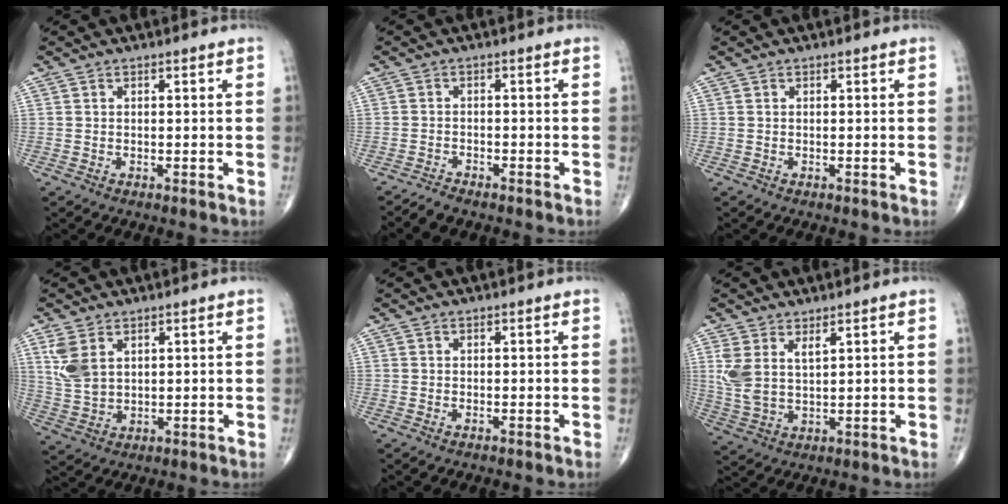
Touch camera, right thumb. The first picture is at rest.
{"total": 2.5, "force": [-2.3, 0.5, 0.9], "torque": [-0.025, 0.007, -0.040]}
{"total": 0.0}
{"total": 6.3, "force": [2.8, 3.7, 4.3], "torque": [-0.089, -0.007, 0.068]}
{"total": 0.0}
{"total": 6.2, "force": [2.9, 2.8, 4.8], "torque": [-0.109, -0.014, 0.068]}